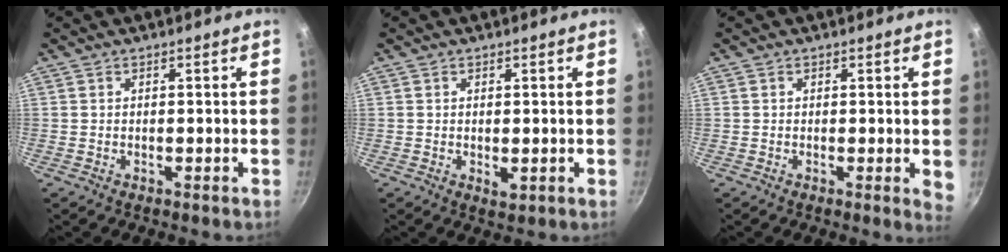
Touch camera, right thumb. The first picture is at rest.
{"total": 1.7, "force": [-0.1, 0.9, 1.5], "torque": [-0.024, -0.005, 0.000]}
{"total": 2.6, "force": [0.1, 0.9, 2.5], "torque": [-0.025, -0.005, -0.001]}